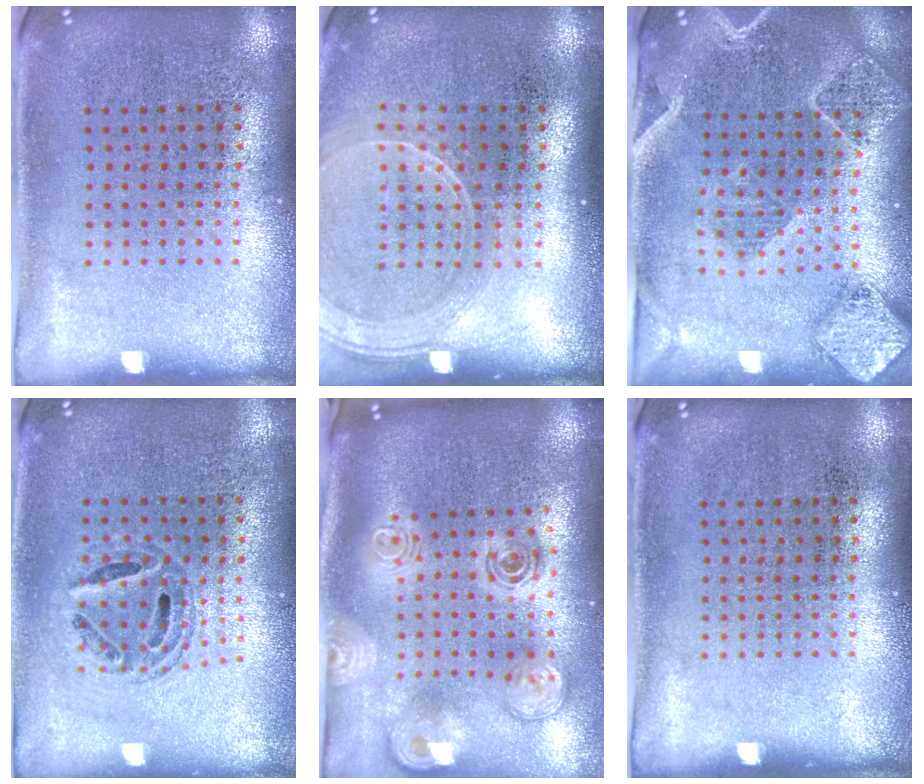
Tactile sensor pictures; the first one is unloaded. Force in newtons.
{"total": 1.6, "press": 1.4, "slide": 0.8}
{"total": 2.3, "press": 2.1, "slide": 0.9}
{"total": 0.6, "press": 0.6, "slide": 0.2}
{"total": 2.9, "press": 2.1, "slide": 2.1}
{"total": 0.0}